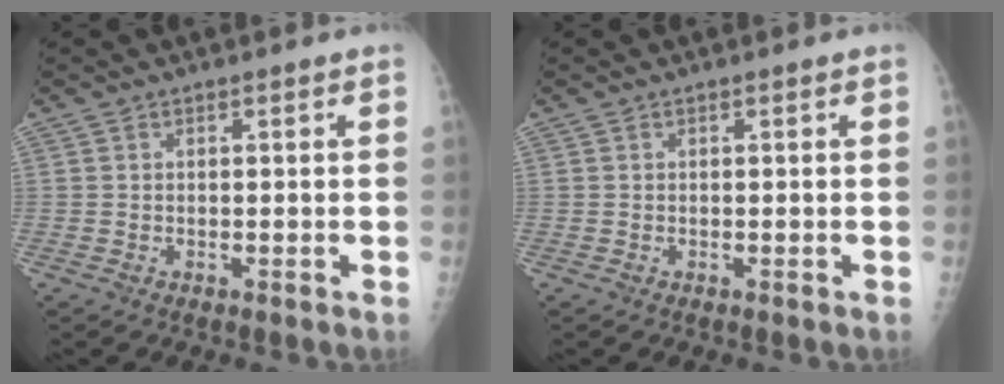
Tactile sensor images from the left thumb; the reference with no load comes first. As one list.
[{"total": 0.0}]